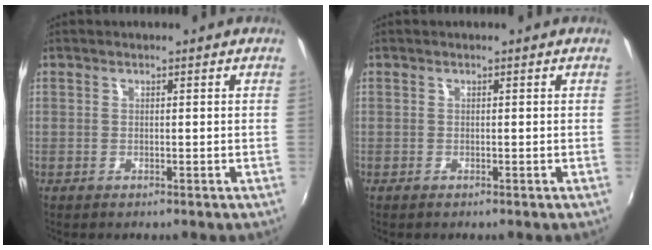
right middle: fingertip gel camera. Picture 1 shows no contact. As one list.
[{"total": 0.0}]